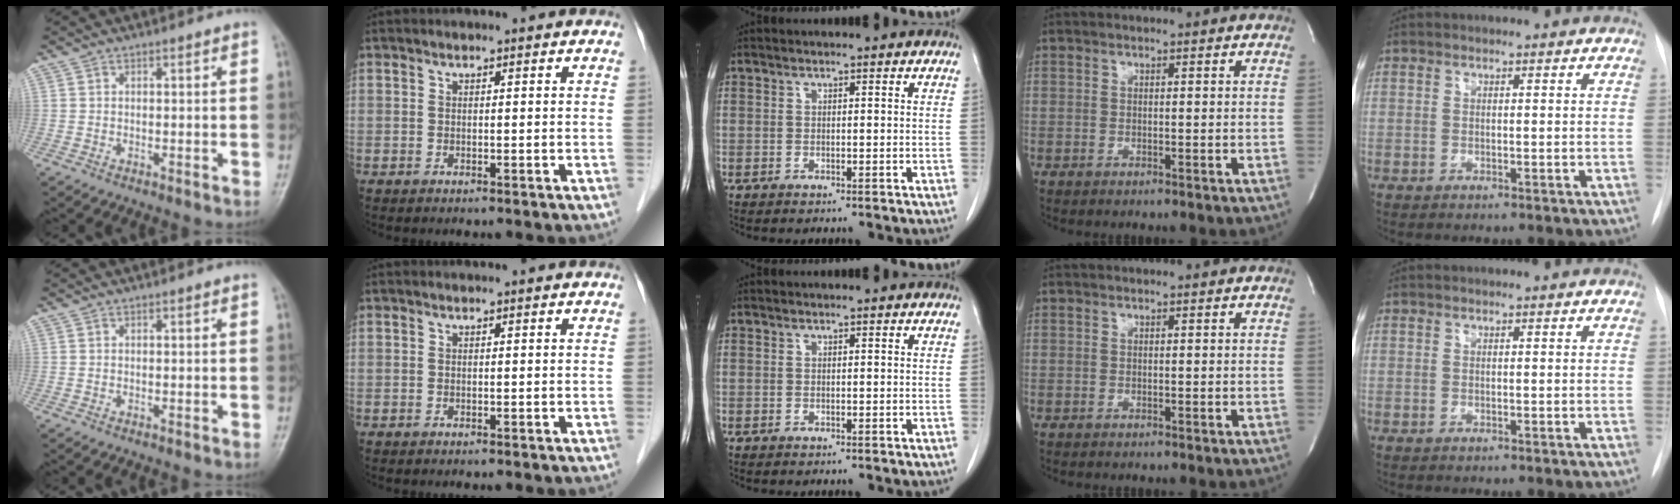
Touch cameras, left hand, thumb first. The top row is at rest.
{}